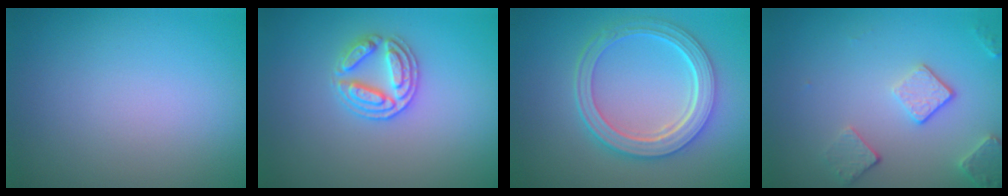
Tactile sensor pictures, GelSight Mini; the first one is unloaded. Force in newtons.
{"total": 2.7, "press": 2.6, "slide": 0.7}
{"total": 5.6, "press": 4.1, "slide": 3.8}
{"total": 3.6, "press": 2.8, "slide": 2.2}